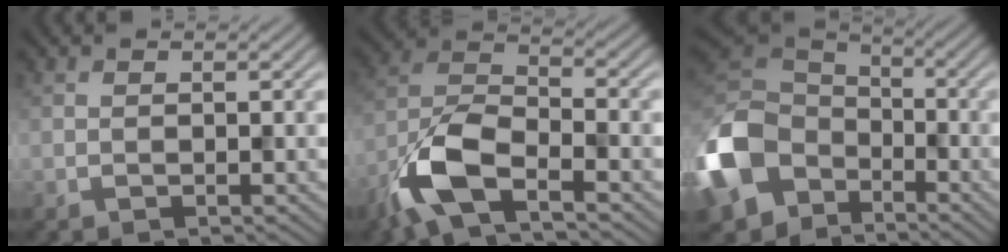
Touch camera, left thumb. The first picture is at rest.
{"total": 9.6, "force": [-5.7, 3.6, 6.9], "torque": [-0.147, 0.000, -0.130]}
{"total": 16.3, "force": [-6.9, 12.2, 8.5], "torque": [-0.279, -0.038, -0.132]}